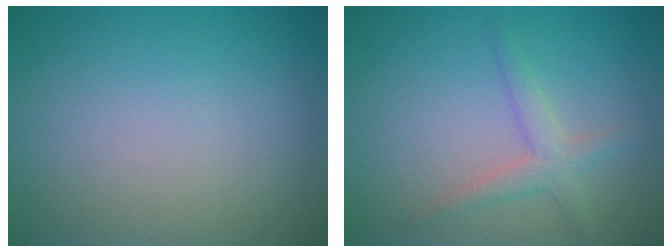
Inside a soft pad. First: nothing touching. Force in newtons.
{"total": 2.2, "press": 2.2, "slide": 0.1}